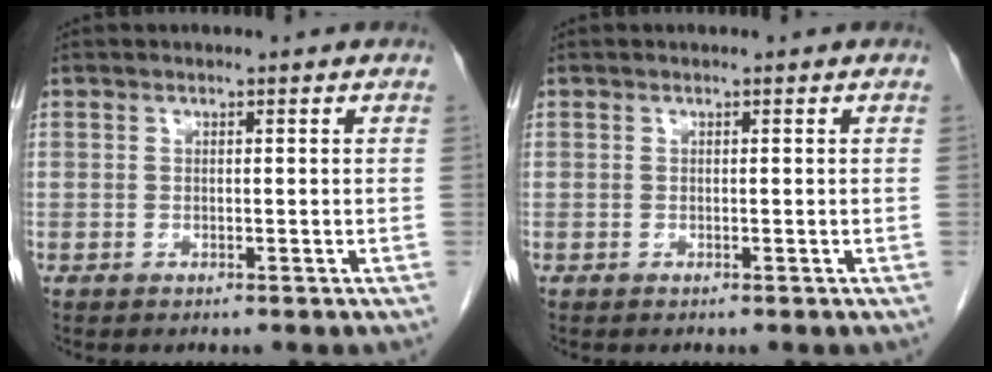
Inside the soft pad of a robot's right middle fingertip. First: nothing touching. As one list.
[{"total": 0.0}]